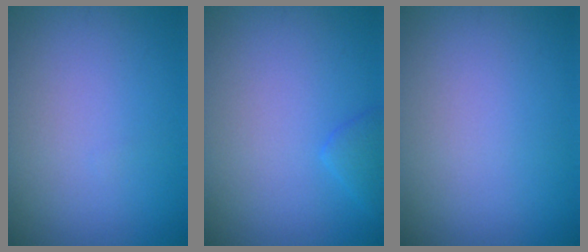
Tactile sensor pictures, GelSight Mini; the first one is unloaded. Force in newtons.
{"total": 1.4, "press": 1.4, "slide": 0.1}
{"total": 0.0}